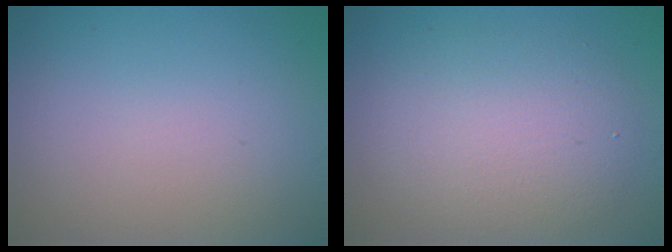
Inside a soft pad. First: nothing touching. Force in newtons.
{"total": 5.5, "press": 5.5, "slide": 0.4}